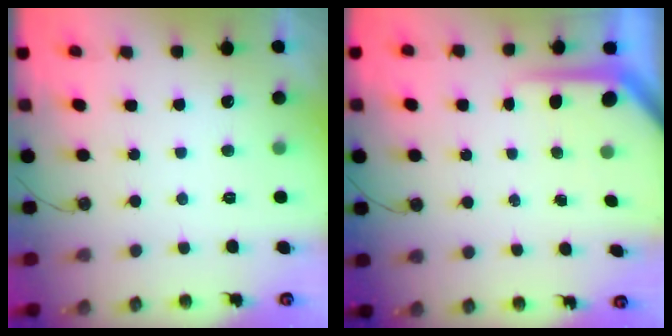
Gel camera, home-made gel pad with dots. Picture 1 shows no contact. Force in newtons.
{"total": 6.0, "press": 5.9, "slide": 0.5}